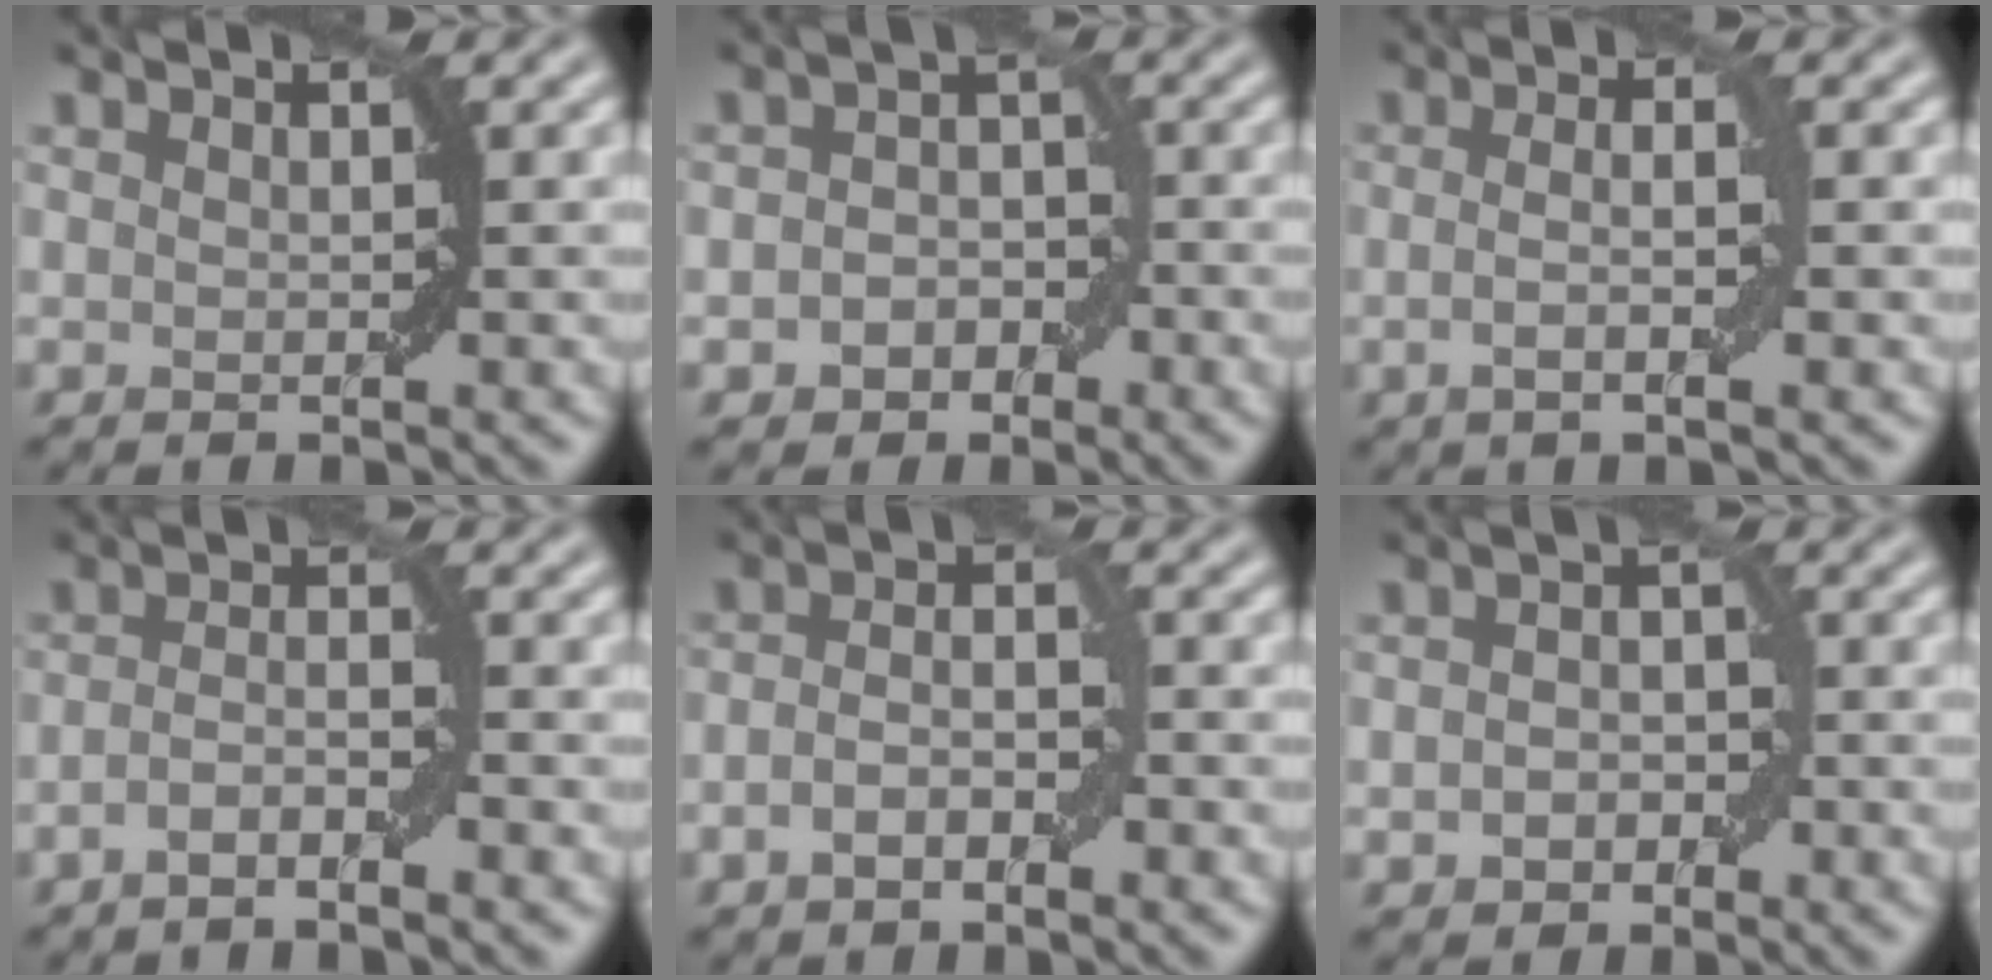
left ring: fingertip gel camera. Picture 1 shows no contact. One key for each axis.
{"total": 3.0, "fx": -1.2, "fy": 2.4, "fz": 1.4, "tx": -0.012, "ty": 0.002, "tz": -0.022}
{"total": 2.9, "fx": -0.3, "fy": 0.6, "fz": 2.9, "tx": -0.052, "ty": -0.006, "tz": -0.006}
{"total": 2.3, "fx": -1.2, "fy": 0.4, "fz": 1.9, "tx": -0.035, "ty": 0.008, "tz": -0.027}
{"total": 2.9, "fx": -1.1, "fy": 1.3, "fz": 2.4, "tx": -0.047, "ty": 0.001, "tz": -0.024}
{"total": 2.6, "fx": -0.6, "fy": 1.9, "fz": 1.7, "tx": -0.023, "ty": 0.001, "tz": -0.012}